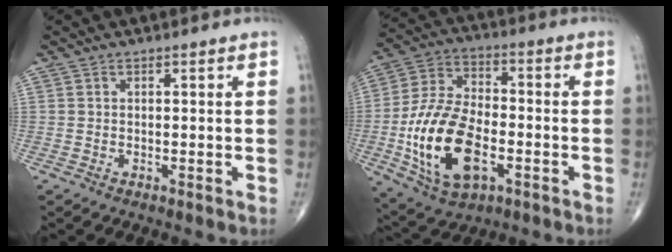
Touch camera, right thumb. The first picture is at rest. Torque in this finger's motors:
{"motor_torque": [0.15, 0.79, 1.60, -0.23, 0.40]}